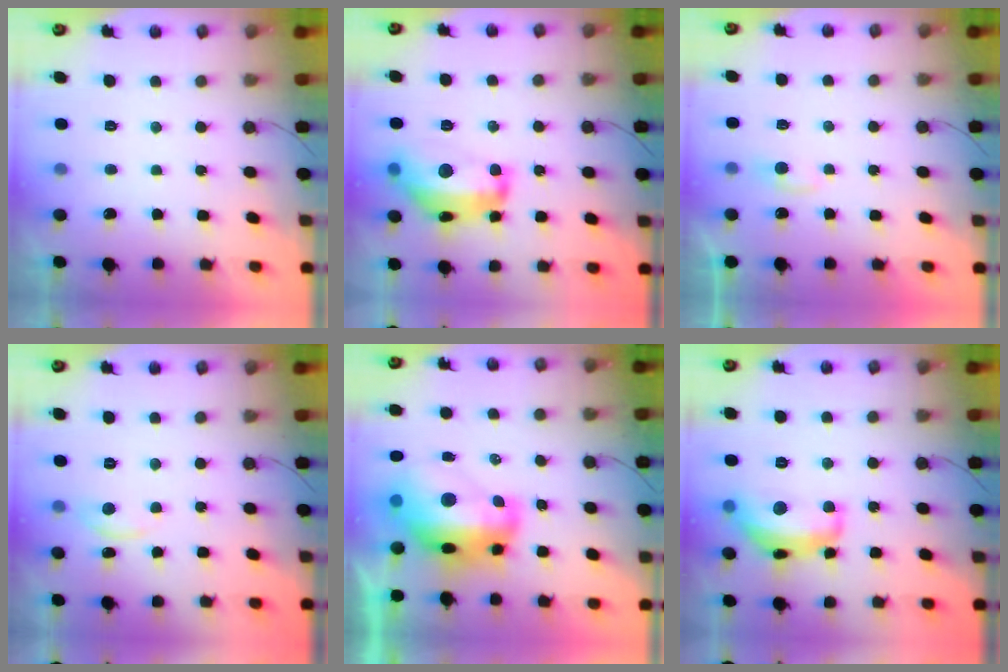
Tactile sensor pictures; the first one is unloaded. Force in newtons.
{"total": 16.9, "press": 16.8, "slide": 1.4}
{"total": 3.4, "press": 3.4, "slide": 0.5}
{"total": 3.8, "press": 3.8, "slide": 0.5}
{"total": 16.3, "press": 16.2, "slide": 1.9}
{"total": 14.0, "press": 14.0, "slide": 0.8}